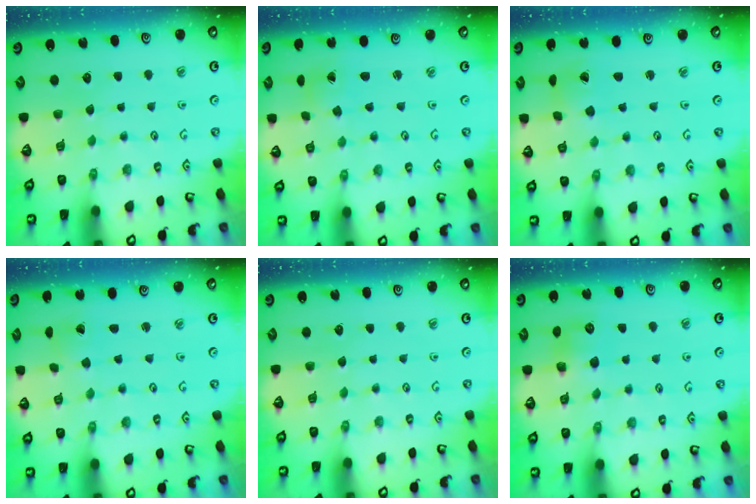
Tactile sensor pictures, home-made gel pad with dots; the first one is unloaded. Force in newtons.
{"total": 0.7, "press": 0.7, "slide": 0.1}
{"total": 1.5, "press": 1.5, "slide": 0.2}
{"total": 1.3, "press": 1.3, "slide": 0.1}
{"total": 0.0}
{"total": 6.7, "press": 6.7, "slide": 0.4}